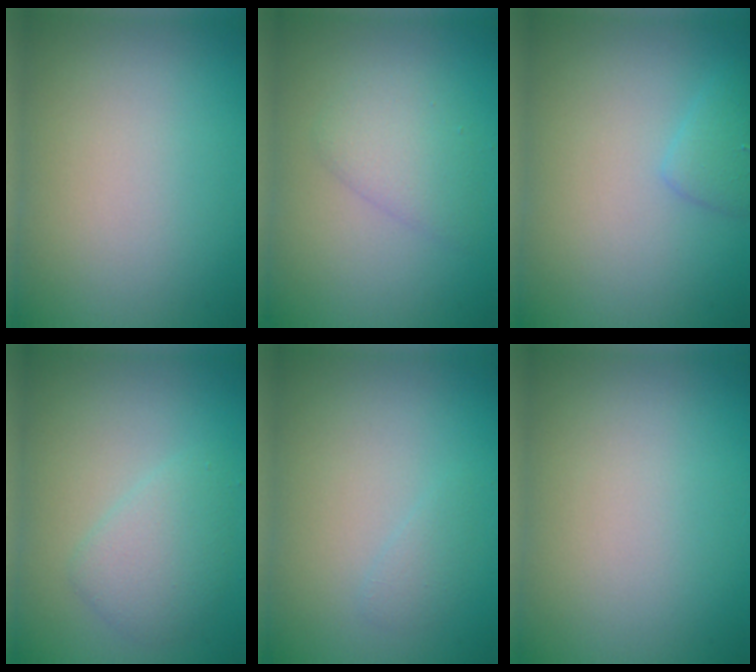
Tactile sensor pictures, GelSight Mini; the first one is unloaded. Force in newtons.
{"total": 2.4, "press": 2.4, "slide": 0.2}
{"total": 1.6, "press": 1.6, "slide": 0.1}
{"total": 2.7, "press": 2.7, "slide": 0.2}
{"total": 0.9, "press": 0.9, "slide": 0.1}
{"total": 0.0}